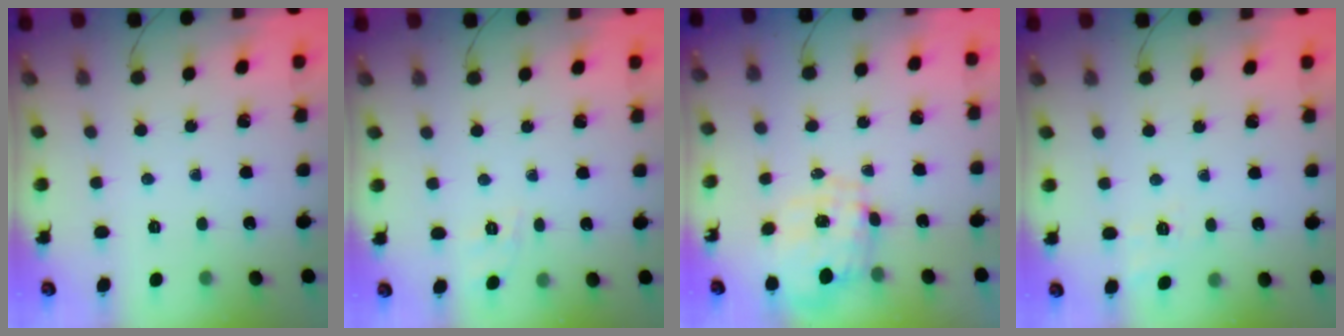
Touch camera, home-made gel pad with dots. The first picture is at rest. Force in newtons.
{"total": 2.2, "press": 1.1, "slide": 1.9}
{"total": 1.7, "press": 1.6, "slide": 0.3}
{"total": 2.0, "press": 0.9, "slide": 1.8}